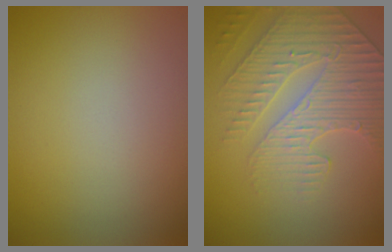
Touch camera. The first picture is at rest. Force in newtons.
{"total": 4.2, "press": 4.1, "slide": 0.6}